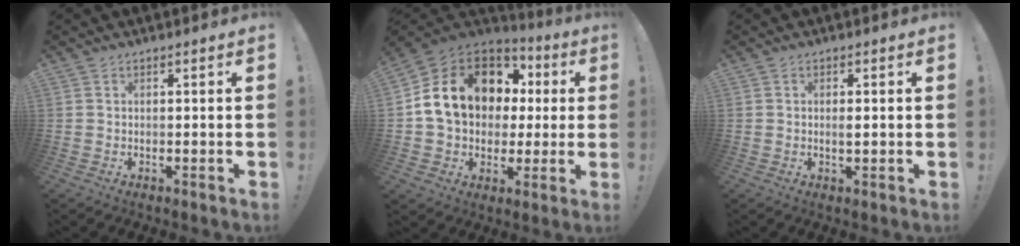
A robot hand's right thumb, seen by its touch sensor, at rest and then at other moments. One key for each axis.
{"total": 18.1, "fx": 4.9, "fy": 13.6, "fz": 10.8, "tx": -0.182, "ty": -0.008, "tz": 0.108}
{"total": 1.3, "fx": 0.0, "fy": 0.2, "fz": 1.3, "tx": -0.015, "ty": -0.003, "tz": -0.001}